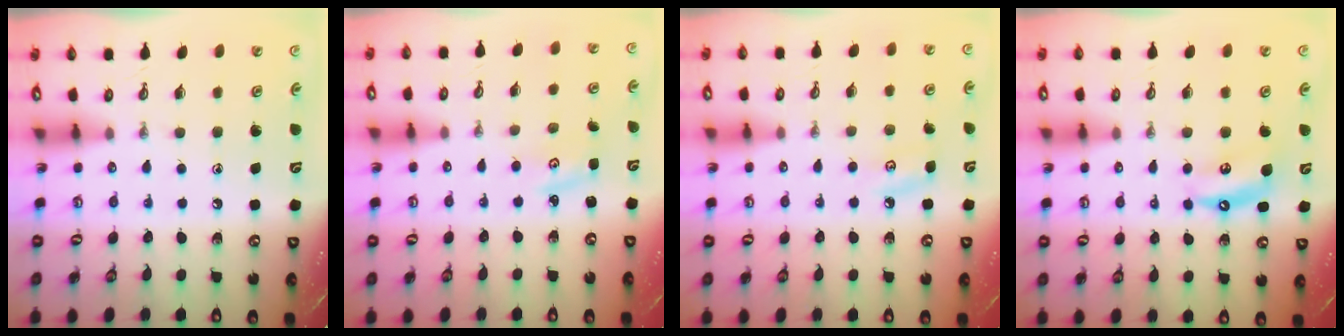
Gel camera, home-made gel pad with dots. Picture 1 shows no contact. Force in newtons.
{"total": 2.6, "press": 2.6, "slide": 0.4}
{"total": 5.4, "press": 5.4, "slide": 0.5}
{"total": 5.3, "press": 5.2, "slide": 0.8}